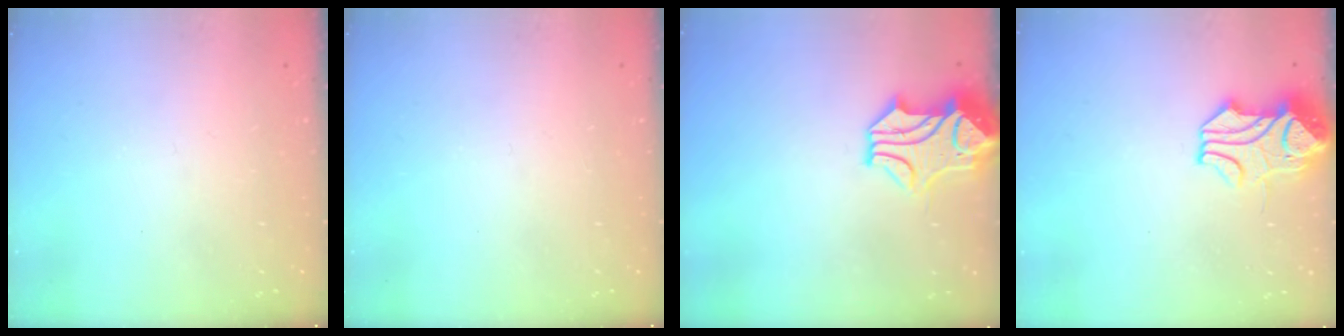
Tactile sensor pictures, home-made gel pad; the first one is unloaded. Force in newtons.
{"total": 0.0}
{"total": 1.0, "press": 0.3, "slide": 1.0}
{"total": 6.1, "press": 6.1, "slide": 0.6}